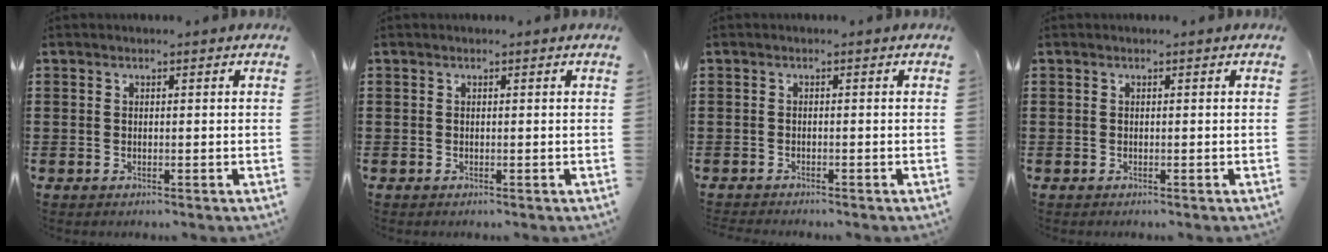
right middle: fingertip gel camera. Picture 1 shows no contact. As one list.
[{"total": 0.0}, {"total": 0.8, "force": [-0.8, 0.0, 0.0], "torque": [-0.002, -0.002, -0.016]}, {"total": 0.0}]